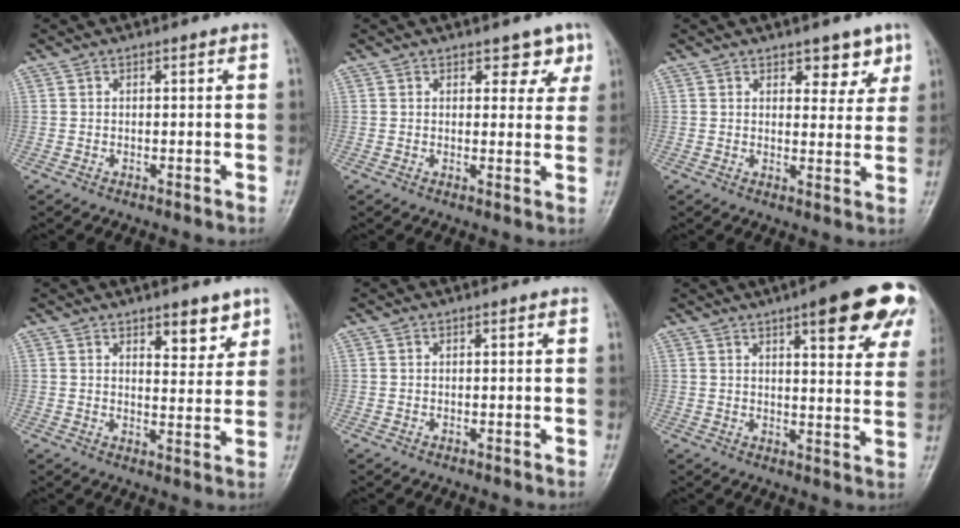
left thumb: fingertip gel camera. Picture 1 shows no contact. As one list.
[{"total": 4.0, "force": [2.6, 2.4, 1.9], "torque": [0.012, -0.012, 0.030]}, {"total": 5.2, "force": [3.3, 2.9, 2.7], "torque": [0.000, -0.019, 0.043]}, {"total": 6.7, "force": [4.3, 2.8, 4.3], "torque": [-0.031, -0.029, 0.058]}, {"total": 0.0}, {"total": 17.0, "force": [9.1, 4.7, 13.6], "torque": [-0.141, -0.031, 0.109]}]